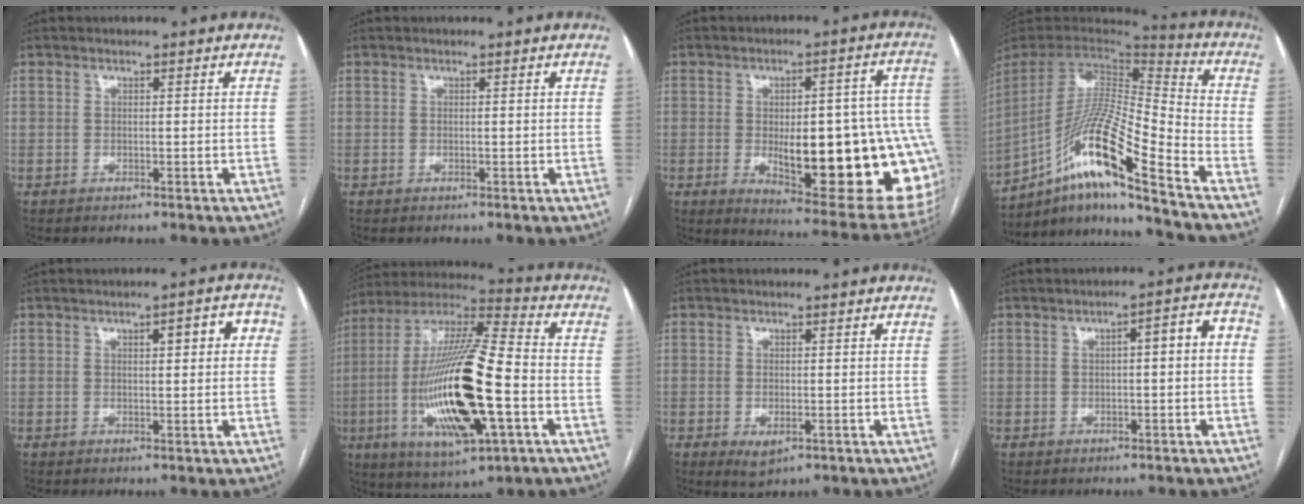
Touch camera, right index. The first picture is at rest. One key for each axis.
{"total": 0.0}
{"total": 24.8, "fx": -4.2, "fy": 6.7, "fz": 23.5, "tx": -0.224, "ty": 0.008, "tz": -0.031}
{"total": 18.9, "fx": -12.3, "fy": -0.1, "fz": 14.4, "tx": -0.298, "ty": -0.007, "tz": -0.229}
{"total": 4.1, "fx": 1.0, "fy": 1.2, "fz": 3.8, "tx": -0.049, "ty": 0.019, "tz": 0.011}
{"total": 23.6, "fx": -5.5, "fy": 4.4, "fz": 22.5, "tx": -0.475, "ty": -0.021, "tz": -0.095}
{"total": 2.9, "fx": -1.2, "fy": 1.4, "fz": 2.3, "tx": -0.037, "ty": -0.004, "tz": -0.010}
{"total": 4.5, "fx": -0.1, "fy": 1.1, "fz": 4.3, "tx": -0.053, "ty": 0.027, "tz": -0.005}